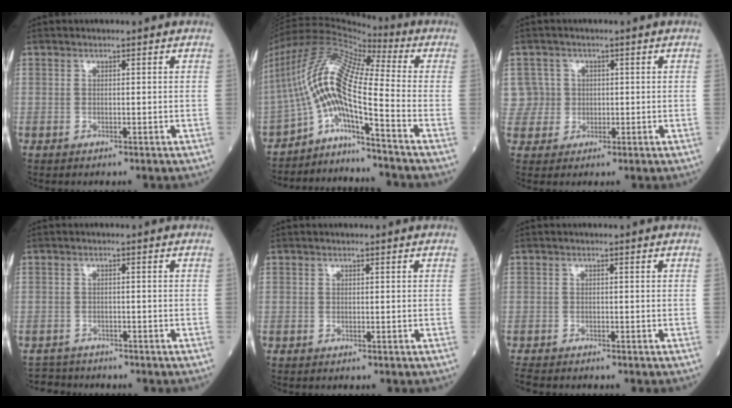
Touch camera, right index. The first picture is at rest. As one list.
[{"total": 14.8, "force": [-6.8, 1.8, 13.0], "torque": [-0.274, 0.042, -0.126]}, {"total": 4.5, "force": [0.8, 4.4, -0.4], "torque": [0.022, 0.015, 0.015]}, {"total": 3.2, "force": [-3.0, 0.7, -0.8], "torque": [0.014, -0.009, -0.053]}, {"total": 0.0}, {"total": 1.8, "force": [-1.8, 0.5, 0.2], "torque": [-0.006, -0.005, -0.032]}]